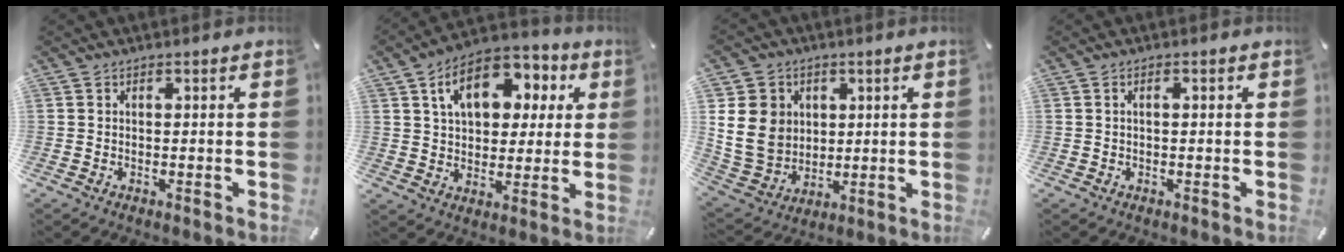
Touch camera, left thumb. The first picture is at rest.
{"total": 14.1, "force": [5.8, 9.5, 8.8], "torque": [-0.137, -0.007, 0.102]}
{"total": 12.1, "force": [2.8, 10.8, 4.7], "torque": [-0.108, -0.008, 0.057]}
{"total": 0.9, "force": [0.0, 0.2, 0.9], "torque": [-0.017, 0.000, 0.000]}